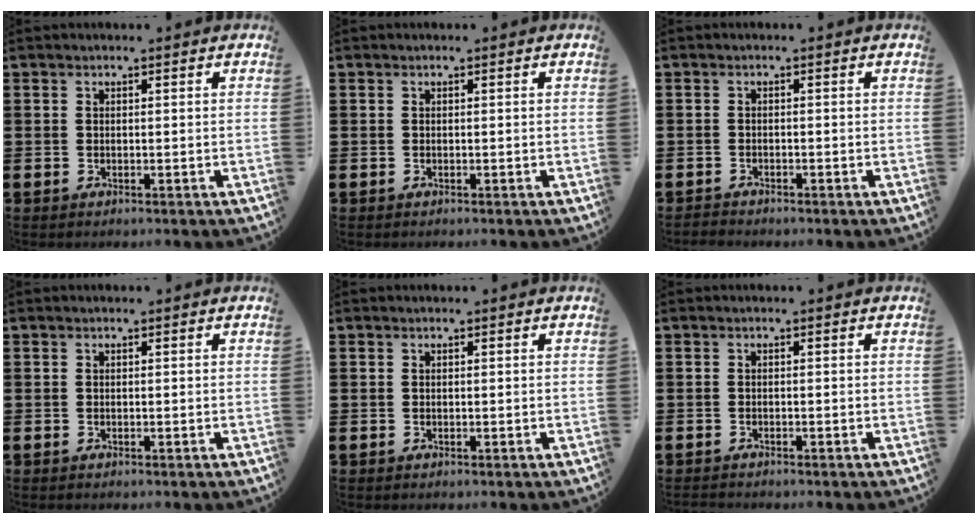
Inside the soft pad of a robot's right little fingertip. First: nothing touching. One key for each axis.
{"total": 0.0}
{"total": 0.8, "fx": -0.8, "fy": 0.1, "fz": 0.0, "tx": -0.002, "ty": 0.000, "tz": -0.017}
{"total": 0.0}
{"total": 0.0}
{"total": 0.5, "fx": -0.5, "fy": 0.0, "fz": 0.0, "tx": -0.001, "ty": -0.002, "tz": -0.011}